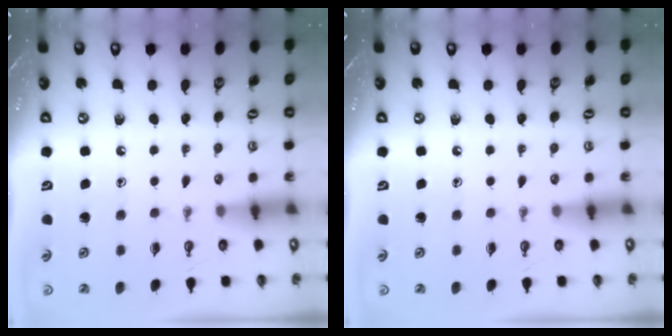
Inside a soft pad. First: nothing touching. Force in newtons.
{"total": 0.0}